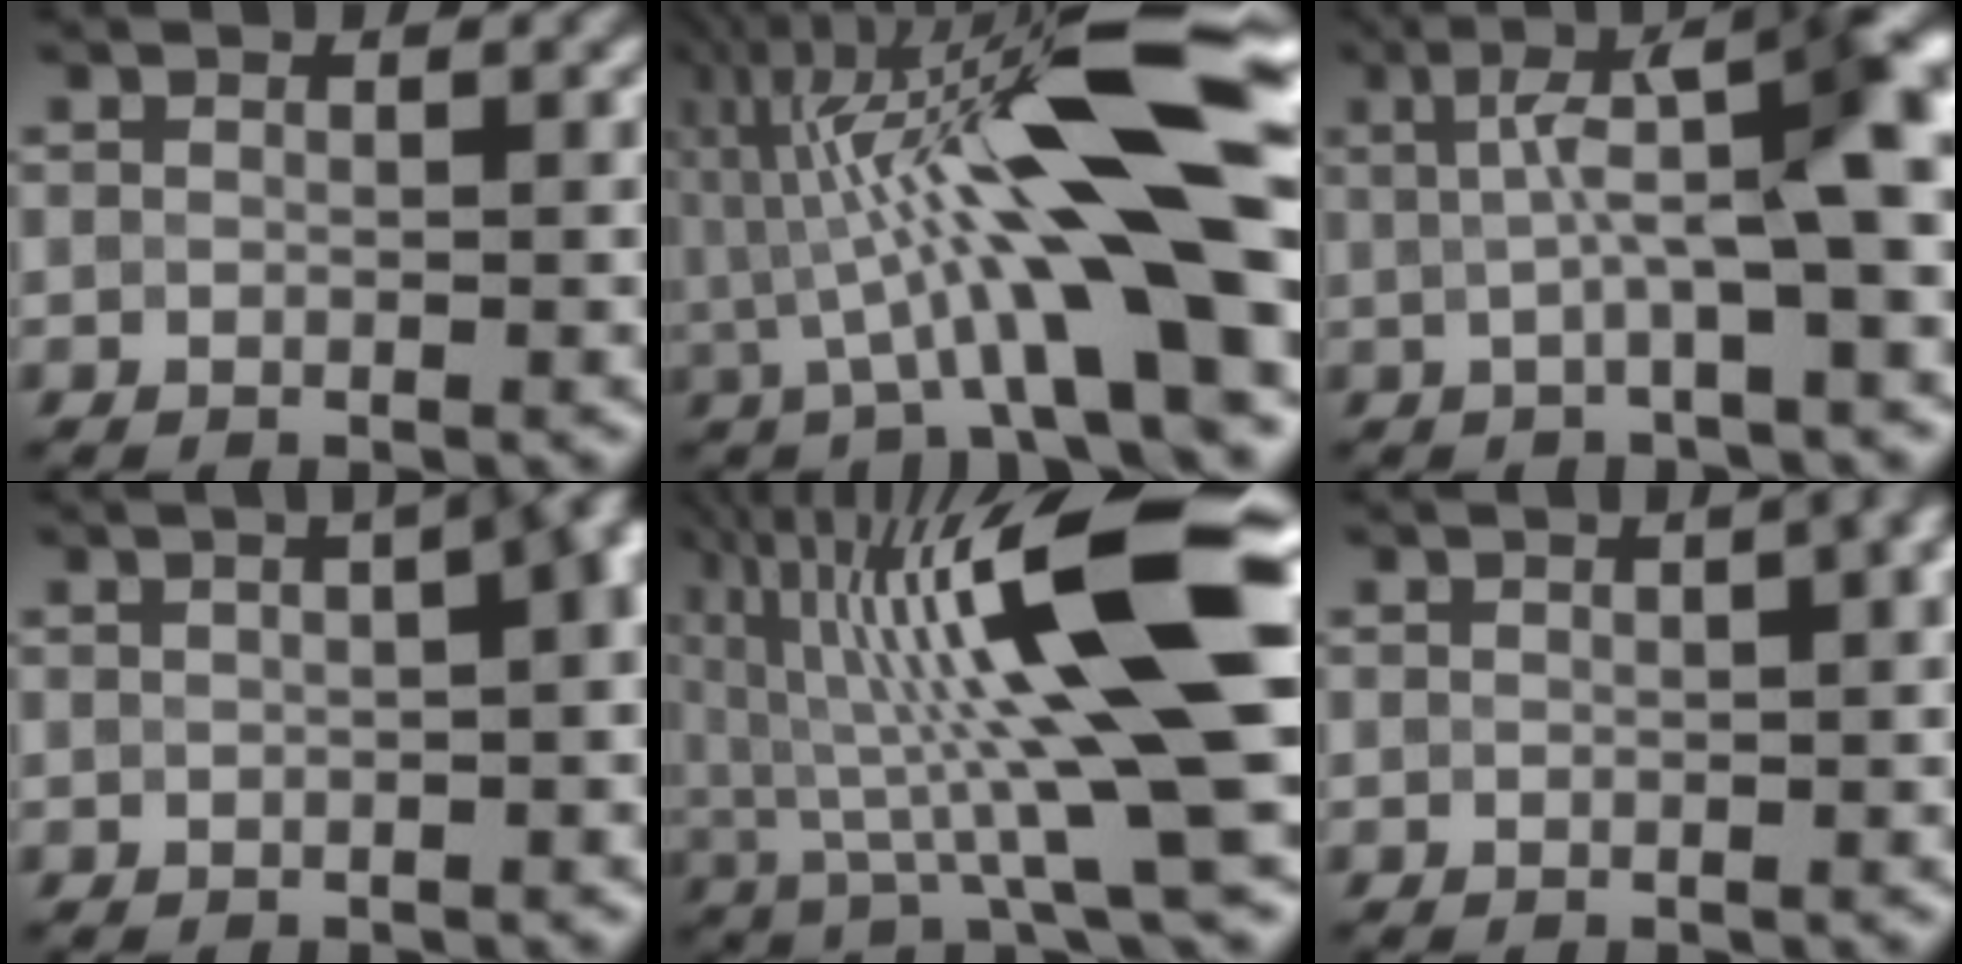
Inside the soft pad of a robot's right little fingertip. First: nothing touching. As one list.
[{"total": 15.5, "force": [0.6, 3.2, 15.1], "torque": [-0.240, 0.025, 0.004]}, {"total": 8.4, "force": [1.4, 1.6, 8.1], "torque": [-0.120, 0.012, 0.016]}, {"total": 12.6, "force": [2.6, 6.6, 10.4], "torque": [-0.028, 0.063, -0.008]}, {"total": 16.1, "force": [2.7, 2.9, 15.6], "torque": [-0.247, 0.010, 0.043]}, {"total": 5.2, "force": [1.6, 2.5, 4.2], "torque": [-0.015, 0.032, 0.007]}]